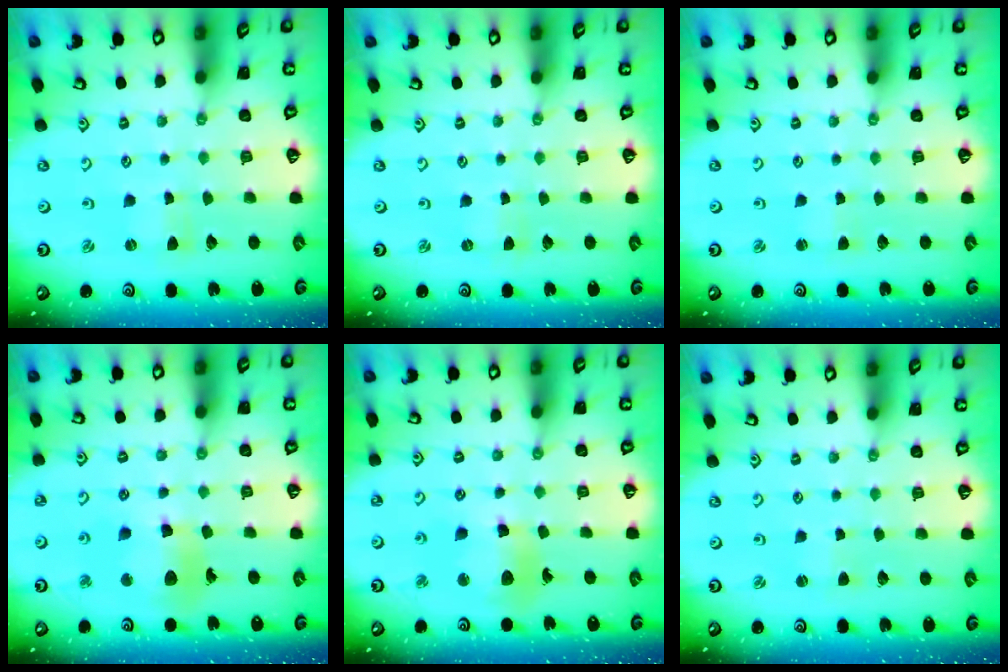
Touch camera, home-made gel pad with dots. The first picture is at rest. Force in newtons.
{"total": 0.0}
{"total": 1.3, "press": 1.3, "slide": 0.2}
{"total": 12.1, "press": 12.0, "slide": 1.2}
{"total": 11.1, "press": 11.1, "slide": 0.6}
{"total": 0.7, "press": 0.7, "slide": 0.1}